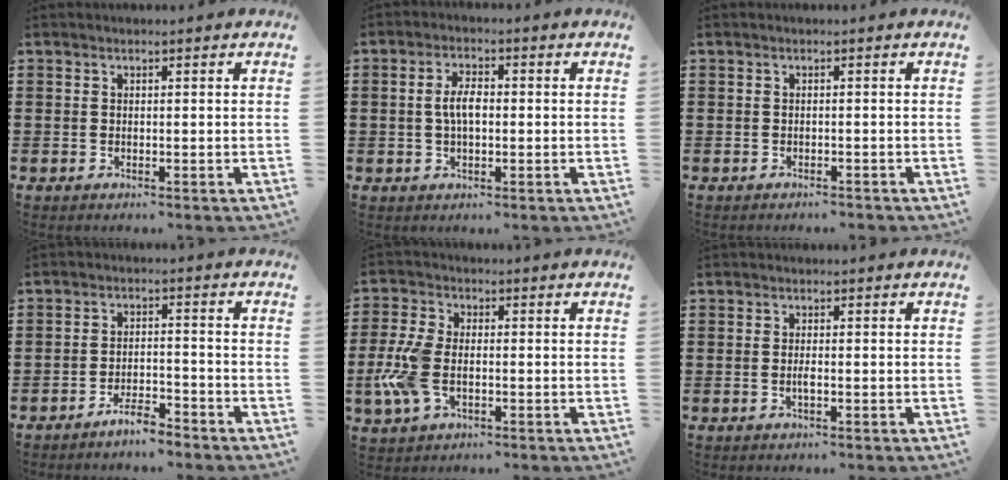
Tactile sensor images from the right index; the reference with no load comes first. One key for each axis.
{"total": 4.1, "fx": 0.0, "fy": 1.9, "fz": 3.7, "tx": -0.078, "ty": 0.004, "tz": -0.004}
{"total": 0.8, "fx": -0.7, "fy": 0.0, "fz": 0.1, "tx": -0.005, "ty": -0.002, "tz": -0.015}
{"total": 3.9, "fx": -3.7, "fy": 0.5, "fz": 1.2, "tx": -0.022, "ty": 0.011, "tz": -0.072}
{"total": 7.2, "fx": -1.6, "fy": 4.0, "fz": 5.8, "tx": -0.141, "ty": -0.004, "tz": -0.035}
{"total": 1.3, "fx": -0.4, "fy": 0.2, "fz": 1.2, "tx": -0.032, "ty": -0.005, "tz": -0.010}